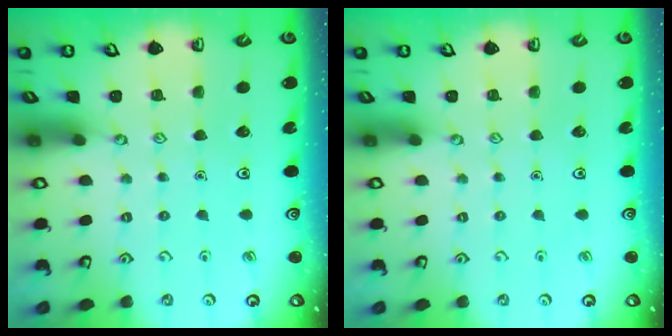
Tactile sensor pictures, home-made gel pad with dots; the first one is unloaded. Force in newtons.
{"total": 0.0}